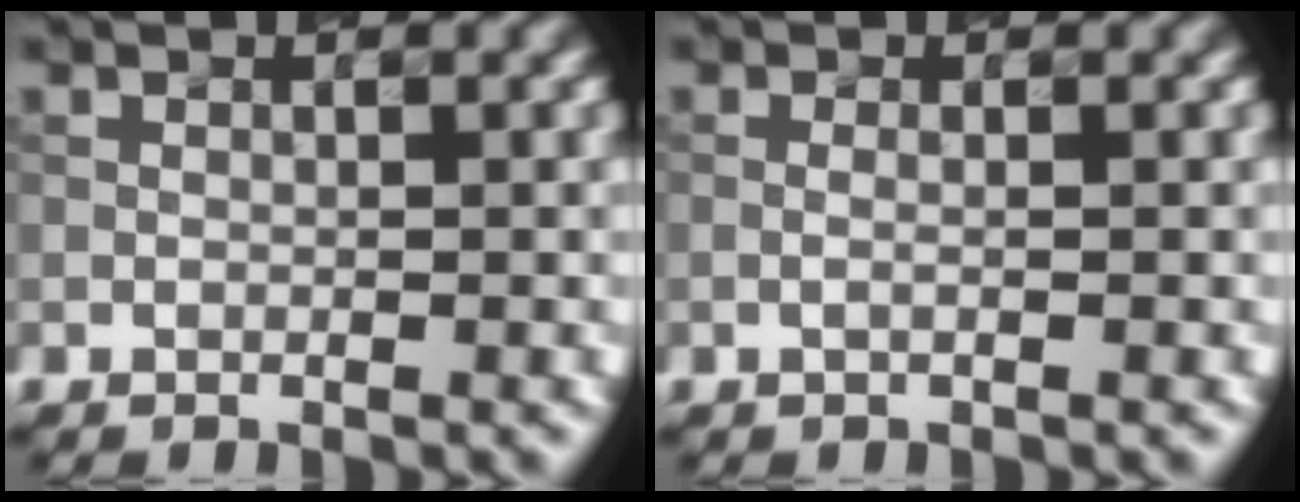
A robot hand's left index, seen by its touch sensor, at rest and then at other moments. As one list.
[{"total": 0.8, "force": [0.1, 0.3, 0.7], "torque": [-0.004, -0.006, -0.008]}]